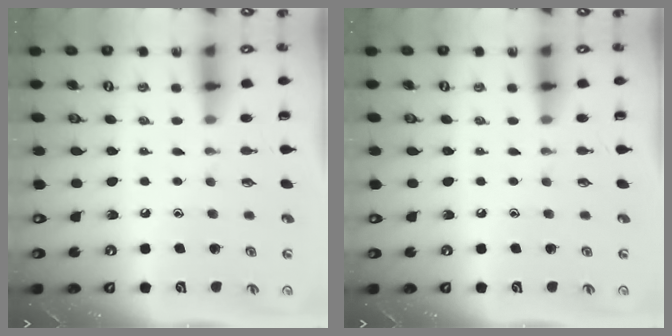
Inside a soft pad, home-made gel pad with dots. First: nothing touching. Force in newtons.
{"total": 0.0}